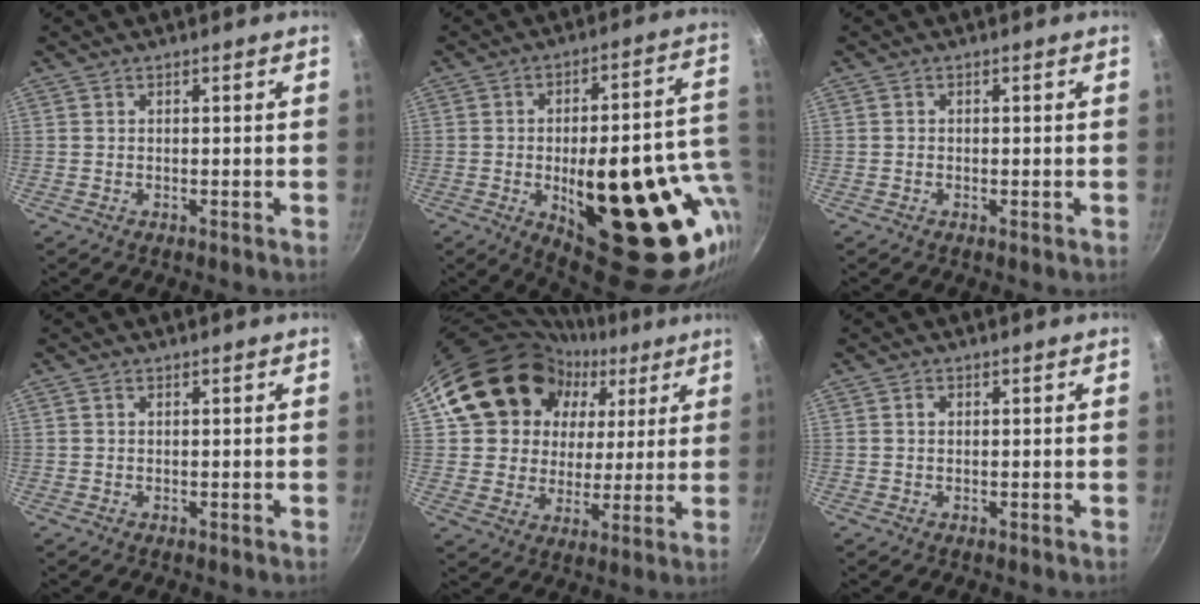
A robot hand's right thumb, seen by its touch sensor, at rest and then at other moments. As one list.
[{"total": 31.4, "force": [-5.9, 12.8, 28.0], "torque": [-0.328, 0.005, -0.060]}, {"total": 0.6, "force": [-0.1, 0.5, 0.3], "torque": [-0.003, 0.002, -0.004]}, {"total": 0.5, "force": [0.2, 0.4, 0.3], "torque": [-0.005, 0.003, 0.004]}, {"total": 18.7, "force": [7.4, 15.5, 7.4], "torque": [-0.100, 0.014, 0.127]}, {"total": 1.0, "force": [0.2, 0.8, 0.5], "torque": [-0.009, 0.004, 0.004]}]